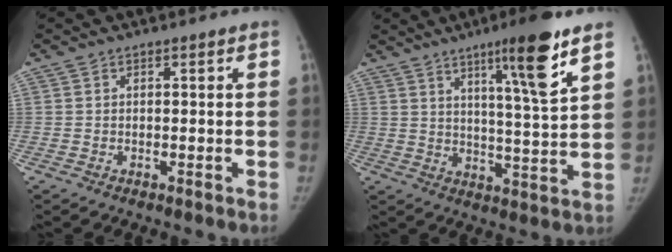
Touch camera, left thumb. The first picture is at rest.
{"total": 12.8, "force": [7.4, 0.7, 10.5], "torque": [-0.159, -0.042, 0.114]}